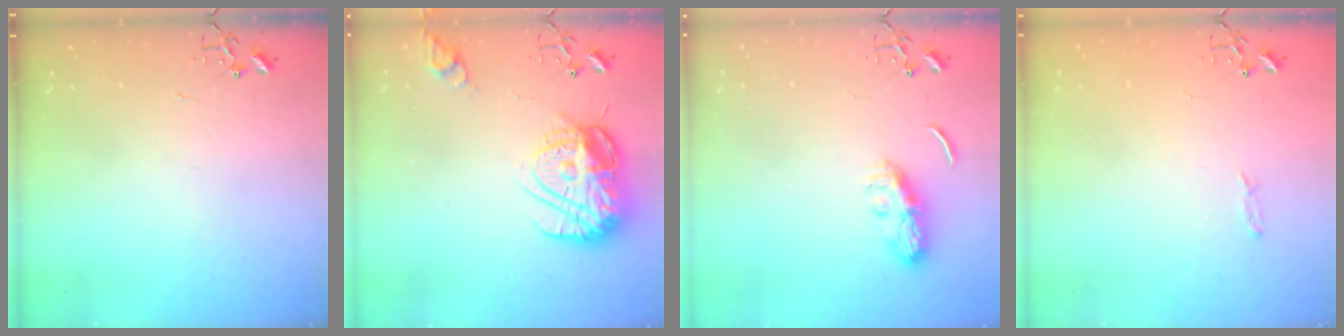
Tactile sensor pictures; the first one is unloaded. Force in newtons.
{"total": 18.6, "press": 18.5, "slide": 1.6}
{"total": 8.6, "press": 8.6, "slide": 0.1}
{"total": 3.4, "press": 3.4, "slide": 0.5}